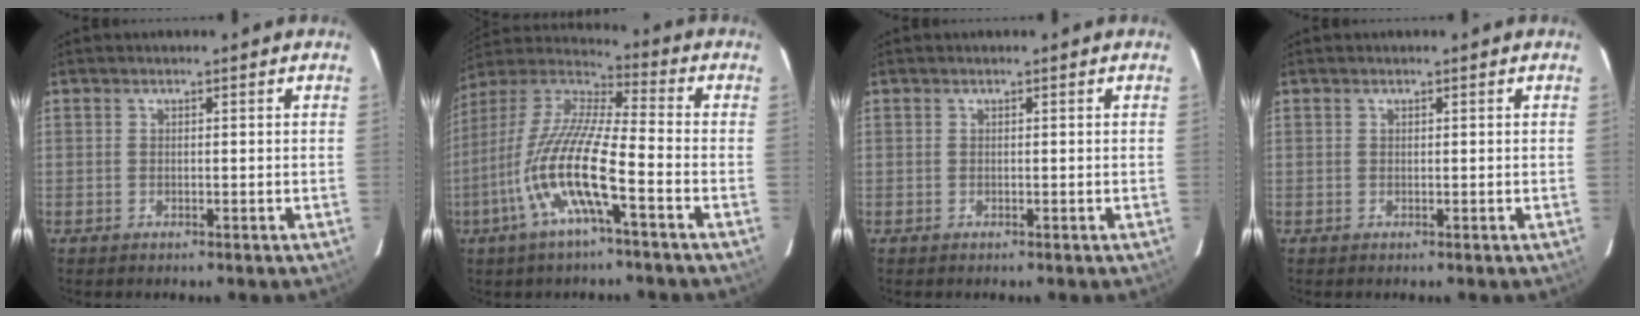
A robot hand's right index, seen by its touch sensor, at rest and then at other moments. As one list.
[{"total": 15.7, "force": [-6.2, 2.3, 14.2], "torque": [-0.282, -0.012, -0.127]}, {"total": 0.0}, {"total": 0.0}]